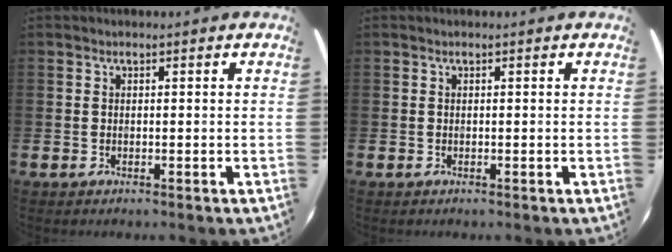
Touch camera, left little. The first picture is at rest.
{"total": 0.0}